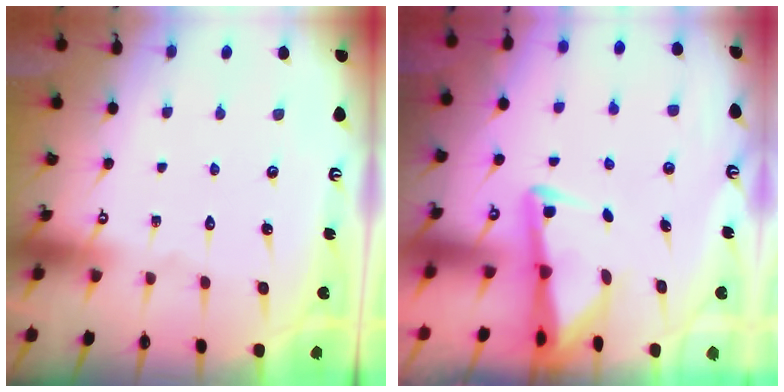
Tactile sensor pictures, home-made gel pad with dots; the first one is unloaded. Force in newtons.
{"total": 4.1, "press": 4.0, "slide": 0.9}